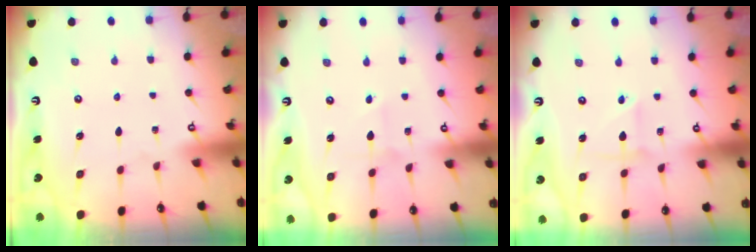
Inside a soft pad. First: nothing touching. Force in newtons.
{"total": 2.3, "press": 2.3, "slide": 0.3}
{"total": 2.6, "press": 2.6, "slide": 0.5}